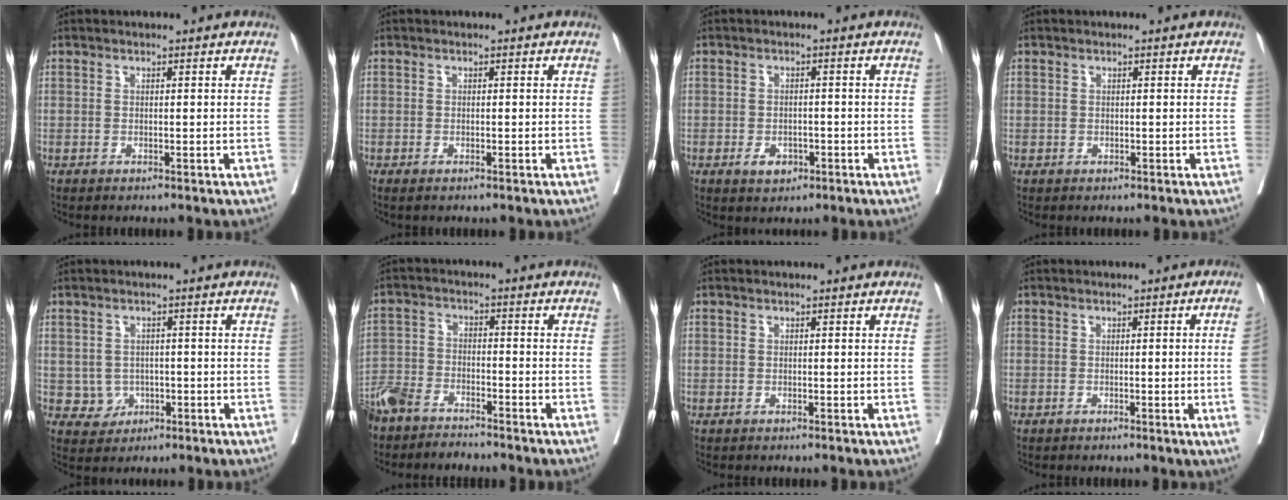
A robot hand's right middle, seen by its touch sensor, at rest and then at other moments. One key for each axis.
{"total": 0.8, "fx": -0.6, "fy": 0.1, "fz": 0.5, "tx": -0.006, "ty": -0.002, "tz": -0.009}
{"total": 2.9, "fx": -1.4, "fy": 1.9, "fz": 1.7, "tx": -0.023, "ty": 0.003, "tz": -0.014}
{"total": 0.0}
{"total": 3.3, "fx": -0.5, "fy": 3.3, "fz": 0.5, "tx": 0.002, "ty": 0.008, "tz": -0.001}
{"total": 9.4, "fx": -8.2, "fy": 3.3, "fz": 3.1, "tx": -0.059, "ty": -0.007, "tz": -0.146}
{"total": 0.0}
{"total": 4.1, "fx": -0.6, "fy": -1.6, "fz": 3.7, "tx": -0.039, "ty": -0.006, "tz": -0.008}